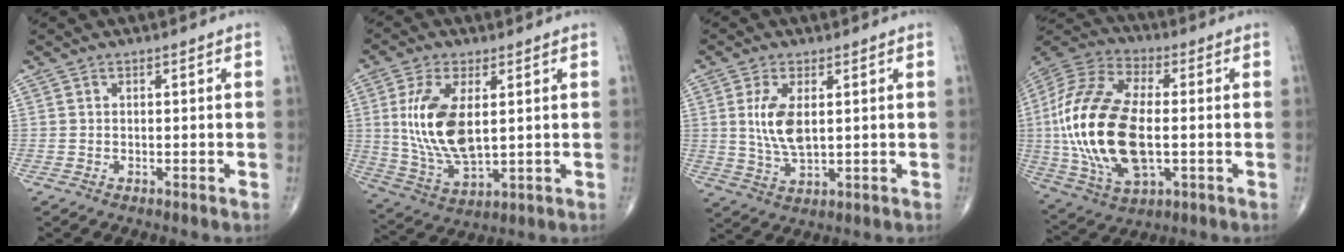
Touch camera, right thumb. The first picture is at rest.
{"total": 13.9, "force": [2.3, 6.7, 11.9], "torque": [-0.243, -0.016, 0.057]}
{"total": 7.6, "force": [1.4, 3.5, 6.6], "torque": [-0.133, -0.012, 0.035]}
{"total": 25.6, "force": [-1.5, 13.0, 22.0], "torque": [-0.478, -0.003, -0.024]}